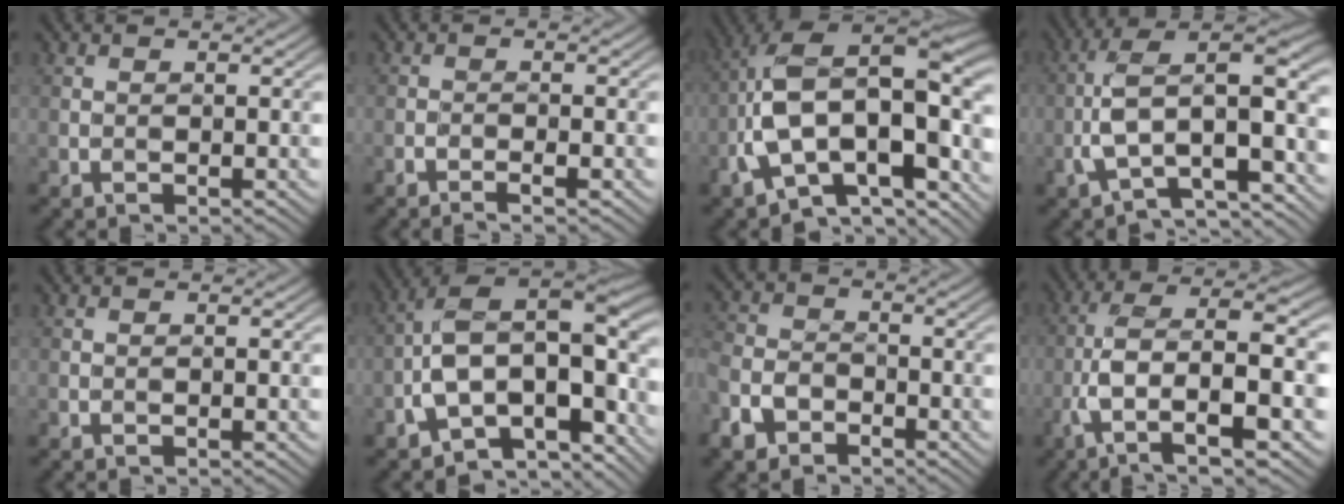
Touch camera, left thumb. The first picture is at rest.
{"total": 1.8, "force": [-1.5, -0.1, 1.0], "torque": [-0.023, 0.002, -0.025]}
{"total": 15.1, "force": [-4.8, 8.4, 11.6], "torque": [-0.198, -0.006, -0.077]}
{"total": 10.8, "force": [-3.3, 4.3, 9.3], "torque": [-0.167, 0.002, -0.058]}
{"total": 0.0}
{"total": 13.3, "force": [-4.8, 6.8, 10.4], "torque": [-0.174, 0.001, -0.079]}
{"total": 4.5, "force": [-3.4, 2.7, 1.3], "torque": [-0.039, -0.006, -0.078]}
{"total": 10.3, "force": [-2.5, 3.1, 9.5], "torque": [-0.187, 0.002, -0.044]}